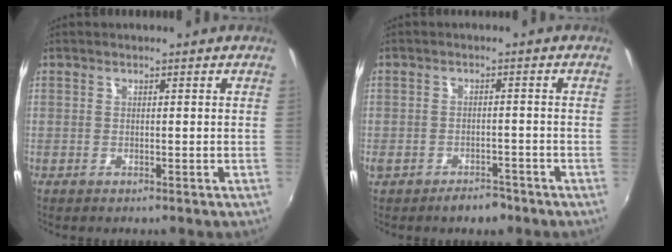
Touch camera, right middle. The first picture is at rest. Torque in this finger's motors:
{"motor_torque": [0.04, -0.02, 0.02, 0.01]}